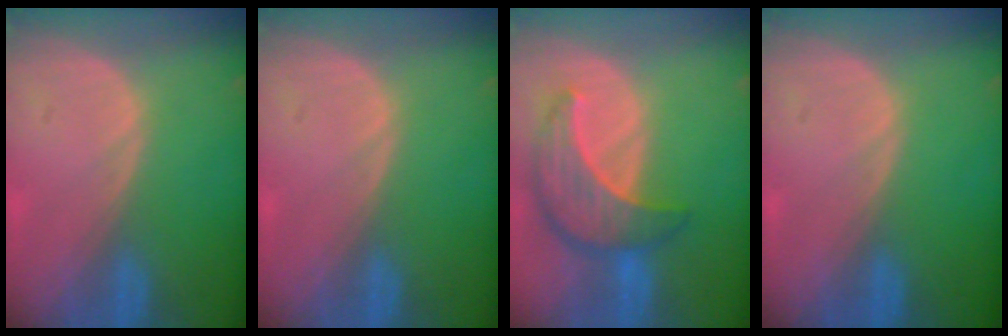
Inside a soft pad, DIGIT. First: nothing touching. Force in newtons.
{"total": 0.0}
{"total": 8.6, "press": 7.8, "slide": 3.7}
{"total": 0.0}